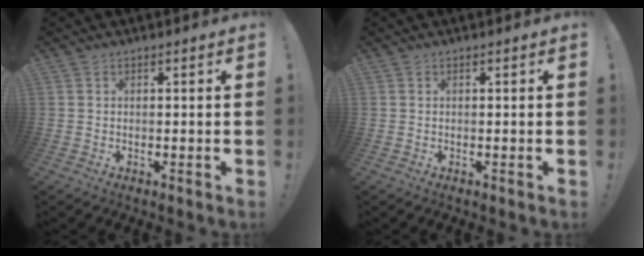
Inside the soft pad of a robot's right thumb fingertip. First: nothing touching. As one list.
[{"total": 0.0}]